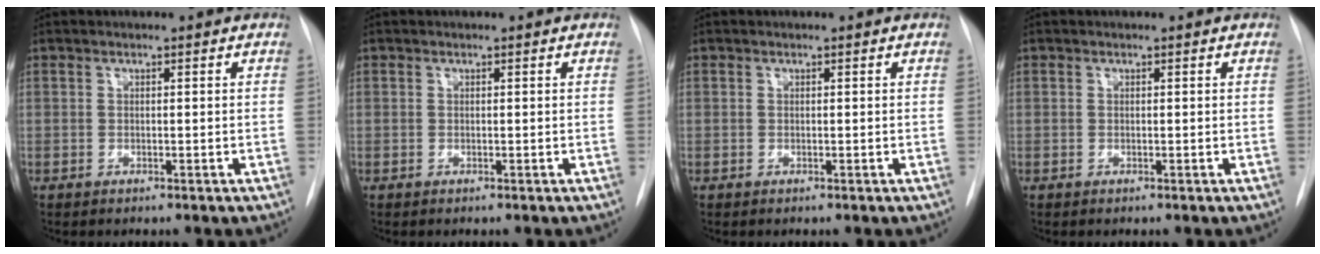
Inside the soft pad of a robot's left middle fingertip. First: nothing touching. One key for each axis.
{"total": 0.0}
{"total": 0.0}
{"total": 0.0}